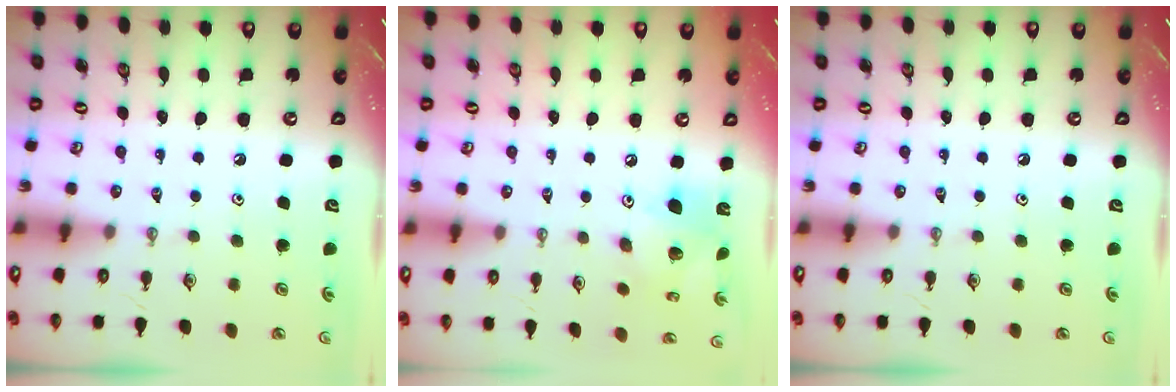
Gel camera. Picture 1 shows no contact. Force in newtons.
{"total": 11.7, "press": 11.6, "slide": 1.0}
{"total": 0.0}